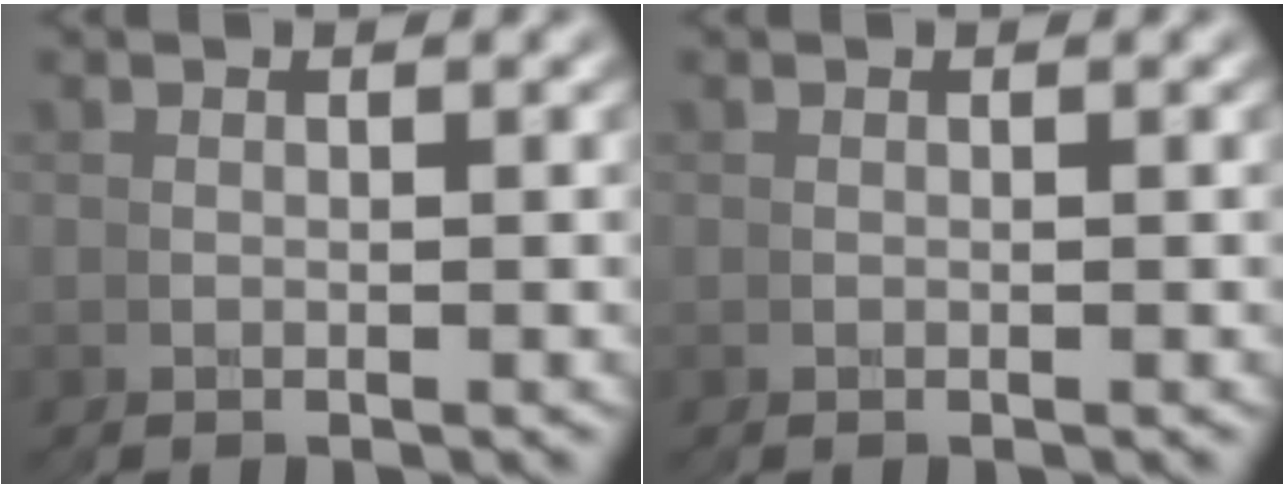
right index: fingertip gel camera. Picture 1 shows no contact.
{"total": 0.0}